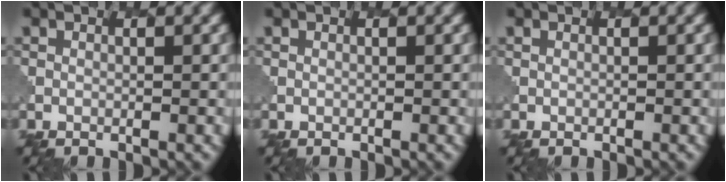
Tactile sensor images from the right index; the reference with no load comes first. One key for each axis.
{"total": 0.0}
{"total": 0.0}